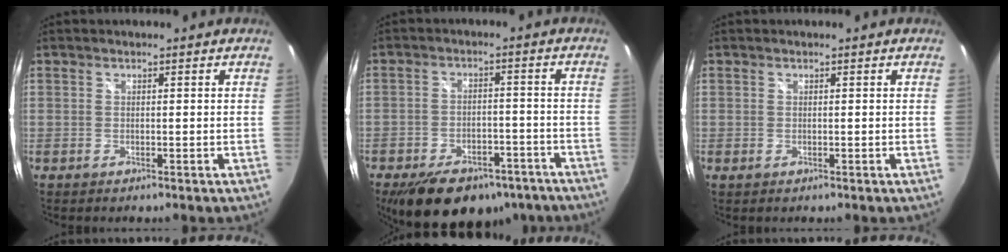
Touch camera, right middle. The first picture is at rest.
{"total": 18.1, "force": [-12.8, 9.1, 9.0], "torque": [-0.183, -0.009, -0.167]}
{"total": 0.0}